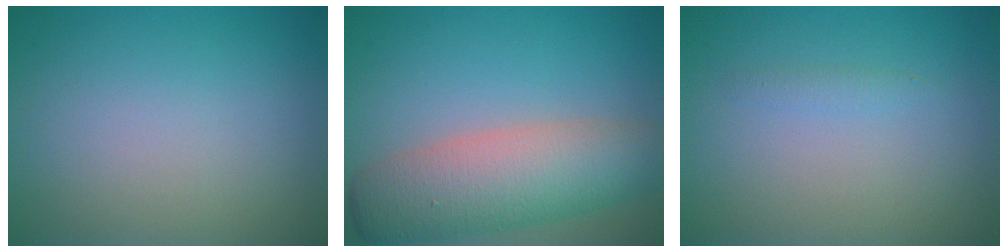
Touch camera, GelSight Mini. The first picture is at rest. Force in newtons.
{"total": 8.0, "press": 8.0, "slide": 0.5}
{"total": 0.7, "press": 0.7, "slide": 0.0}